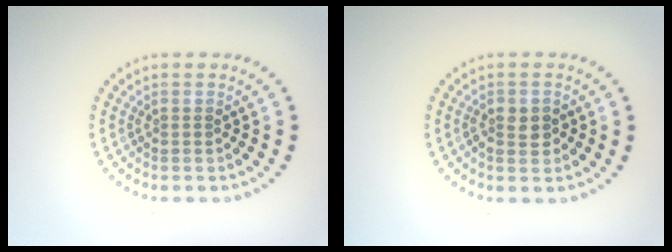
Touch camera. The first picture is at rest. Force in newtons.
{"total": 2.1, "press": 2.0, "slide": 0.4}